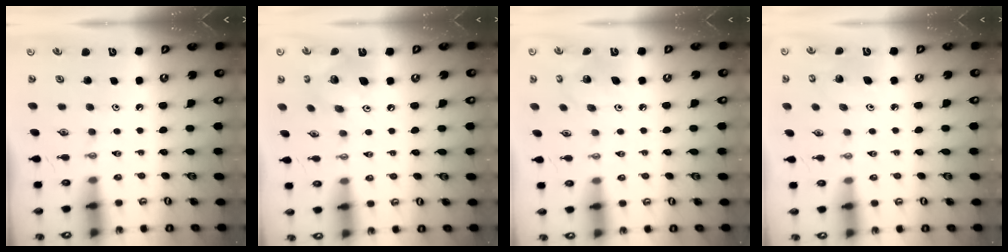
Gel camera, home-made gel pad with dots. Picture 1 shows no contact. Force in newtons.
{"total": 11.7, "press": 11.6, "slide": 1.0}
{"total": 5.3, "press": 5.3, "slide": 0.2}
{"total": 5.6, "press": 5.6, "slide": 0.9}